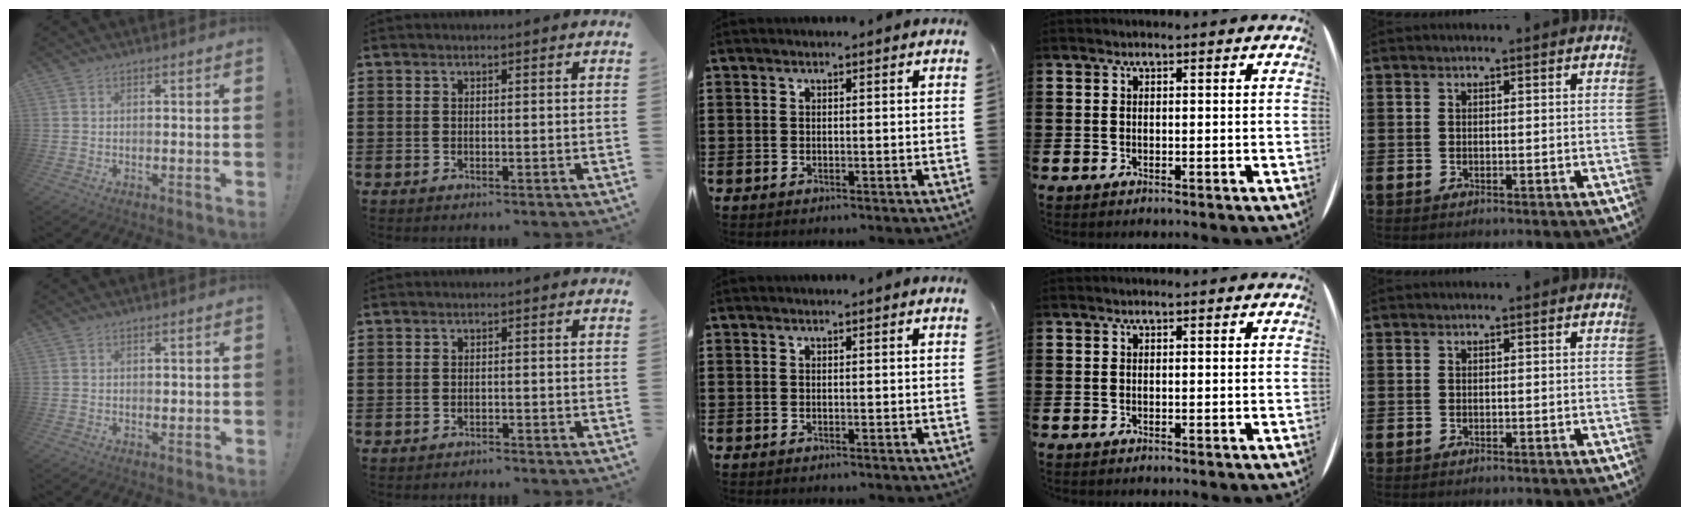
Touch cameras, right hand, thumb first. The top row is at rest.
{"thumb": {"total": 0.8, "force": [0.3, 0.7, 0.2], "torque": [0.001, 0.001, 0.004]}, "index": {"total": 0.7, "force": [-0.7, 0.1, -0.1], "torque": [0.000, 0.001, -0.016]}}